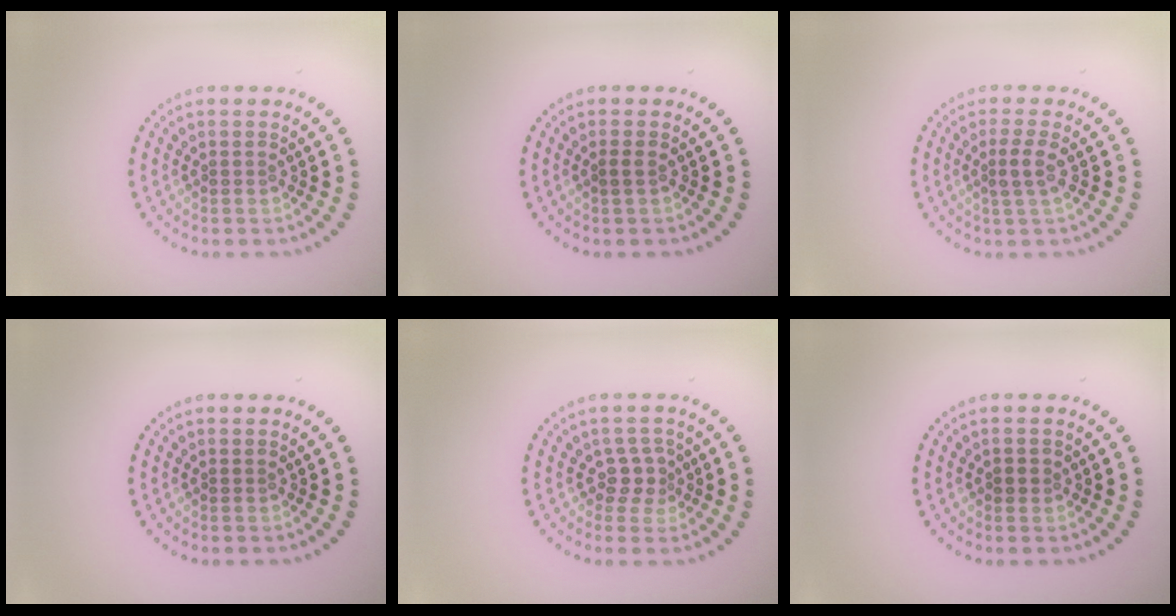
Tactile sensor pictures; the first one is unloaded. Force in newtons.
{"total": 0.7, "press": 0.6, "slide": 0.2}
{"total": 1.7, "press": 1.4, "slide": 0.9}
{"total": 0.0}
{"total": 2.0, "press": 1.4, "slide": 1.4}
{"total": 0.9, "press": 0.8, "slide": 0.5}